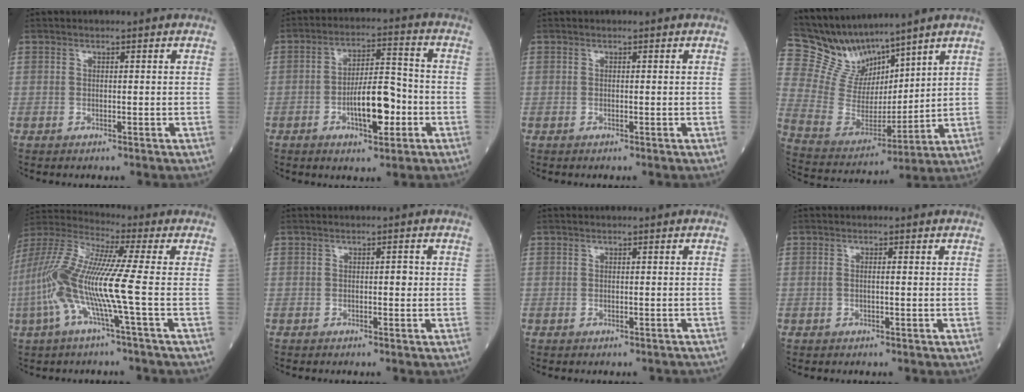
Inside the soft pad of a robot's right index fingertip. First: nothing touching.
{"total": 9.8, "force": [-3.2, 3.3, 8.7], "torque": [-0.156, 0.015, -0.049]}
{"total": 0.0}
{"total": 12.1, "force": [11.4, 3.1, 2.8], "torque": [-0.087, 0.012, 0.243]}
{"total": 14.5, "force": [-2.9, 0.0, 14.2], "torque": [-0.314, 0.006, -0.071]}
{"total": 1.4, "force": [-0.2, 0.7, 1.2], "torque": [-0.027, 0.010, -0.002]}
{"total": 2.0, "force": [-1.4, 1.2, 0.8], "torque": [-0.018, 0.009, -0.011]}
{"total": 1.3, "force": [-0.1, 0.5, 1.2], "torque": [-0.034, 0.006, 0.000]}